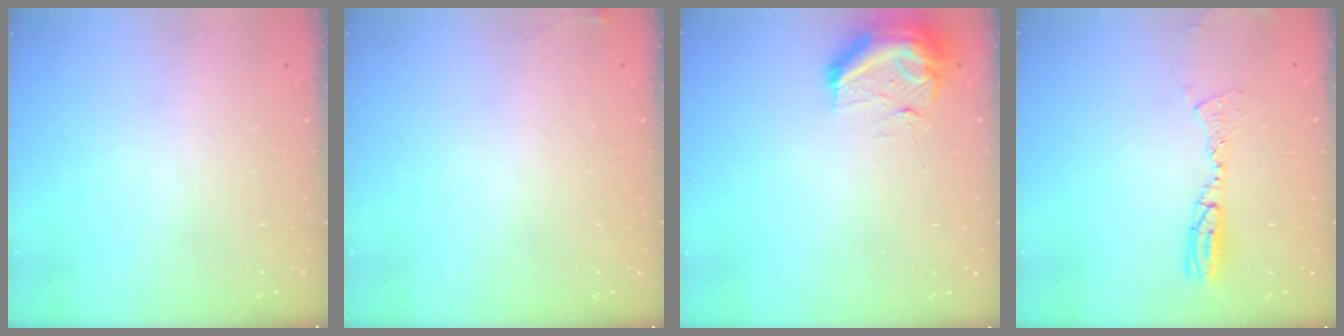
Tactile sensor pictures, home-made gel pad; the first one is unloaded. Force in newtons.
{"total": 3.9, "press": 3.8, "slide": 0.6}
{"total": 10.3, "press": 10.2, "slide": 1.7}
{"total": 9.2, "press": 8.9, "slide": 2.5}